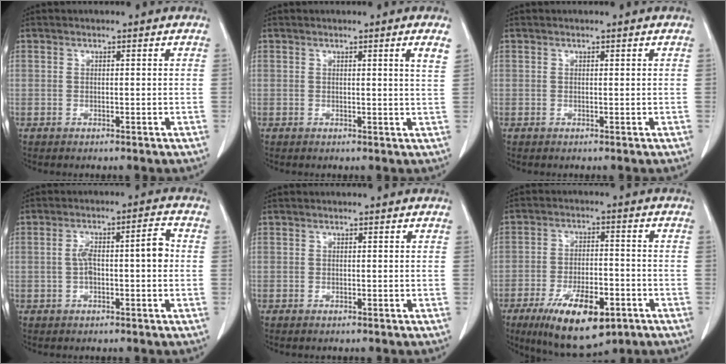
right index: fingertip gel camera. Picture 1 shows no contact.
{"total": 2.2, "force": [1.3, -0.6, 1.7], "torque": [-0.026, -0.010, 0.013]}
{"total": 0.0}
{"total": 6.5, "force": [-0.1, 1.6, 6.3], "torque": [-0.112, 0.029, -0.001]}
{"total": 0.0}
{"total": 13.6, "force": [-7.2, 5.1, 10.4], "torque": [-0.181, -0.014, -0.109]}